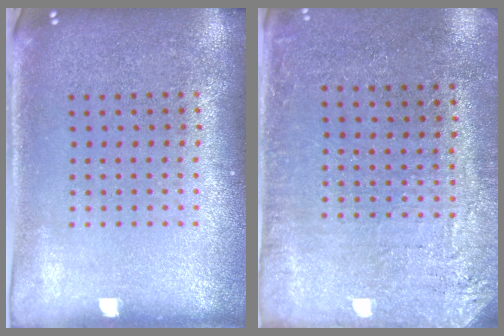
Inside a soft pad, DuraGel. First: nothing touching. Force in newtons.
{"total": 2.8, "press": 2.6, "slide": 1.1}